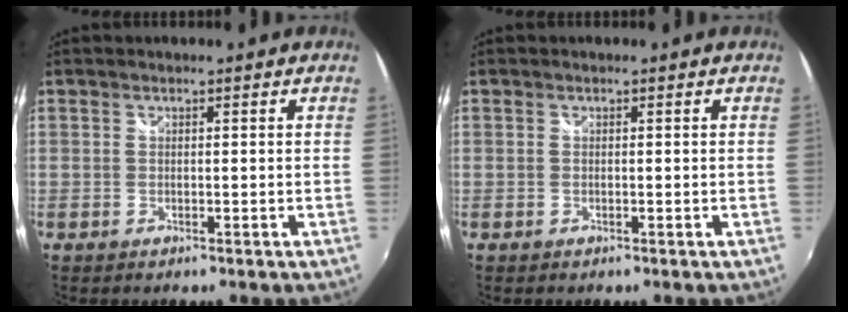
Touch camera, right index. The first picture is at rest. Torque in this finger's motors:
{"motor_torque": [-0.02, 0.01, 0.00, 0.00]}